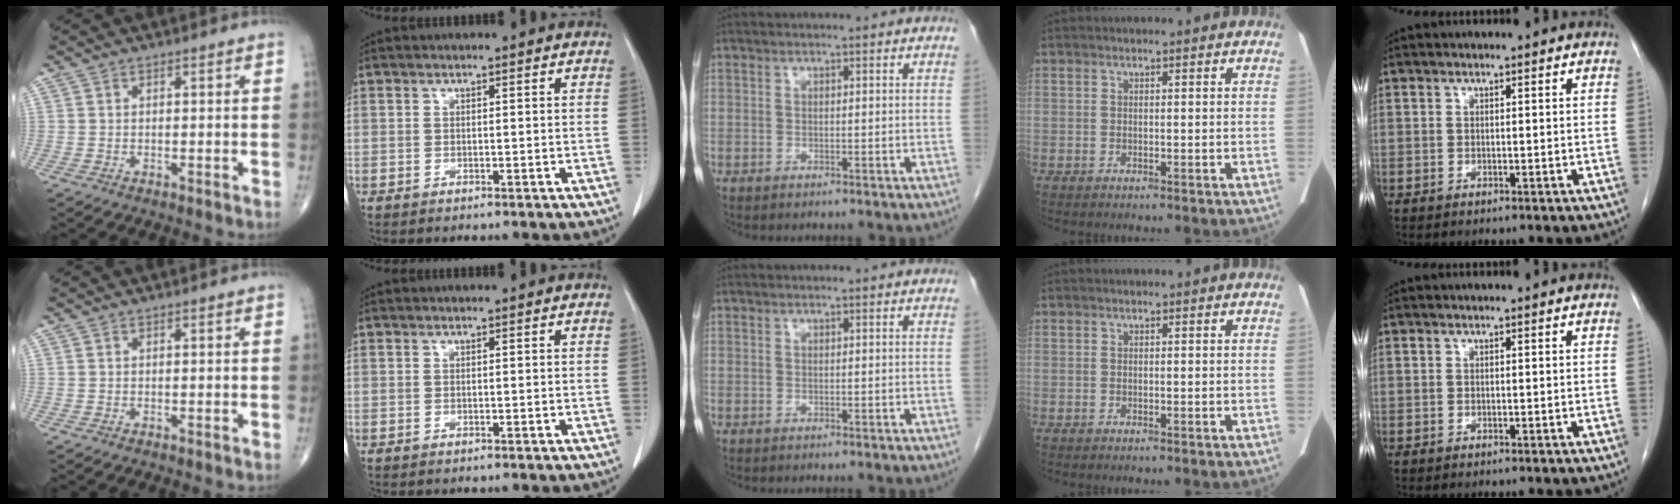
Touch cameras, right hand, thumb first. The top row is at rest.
{}